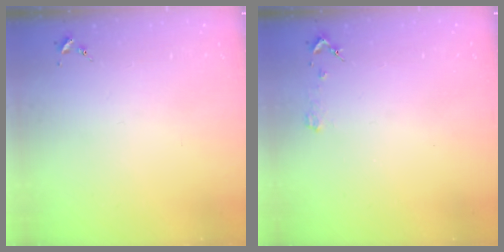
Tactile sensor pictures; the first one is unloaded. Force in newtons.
{"total": 2.3, "press": 2.3, "slide": 0.3}